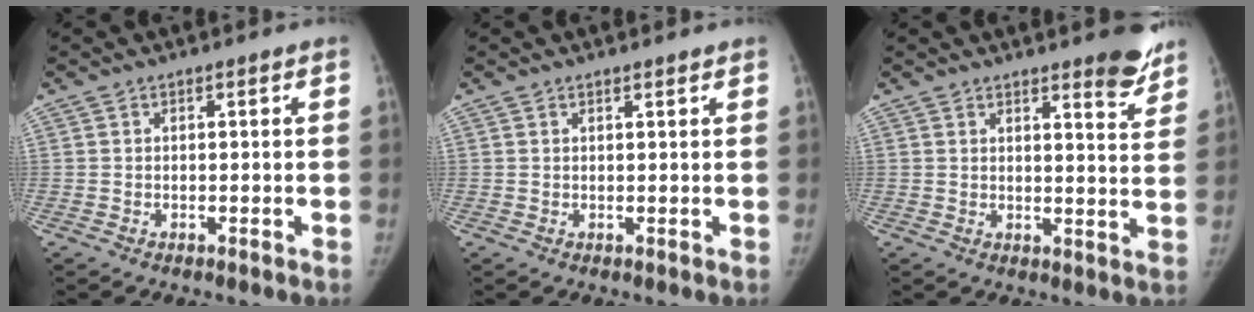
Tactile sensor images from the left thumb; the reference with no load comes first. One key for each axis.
{"total": 1.0, "fx": 0.9, "fy": 0.1, "fz": 0.4, "tx": -0.005, "ty": -0.005, "tz": 0.015}
{"total": 7.3, "fx": 5.7, "fy": 1.7, "fz": 4.2, "tx": -0.032, "ty": -0.040, "tz": 0.067}